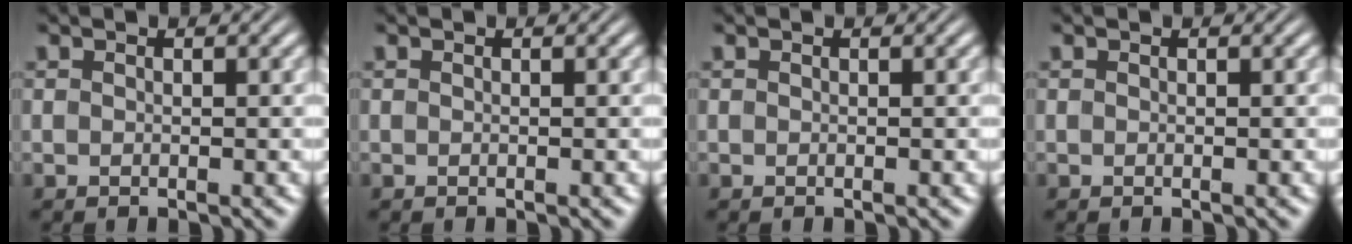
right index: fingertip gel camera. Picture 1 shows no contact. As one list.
[{"total": 0.0}, {"total": 0.0}, {"total": 0.0}]